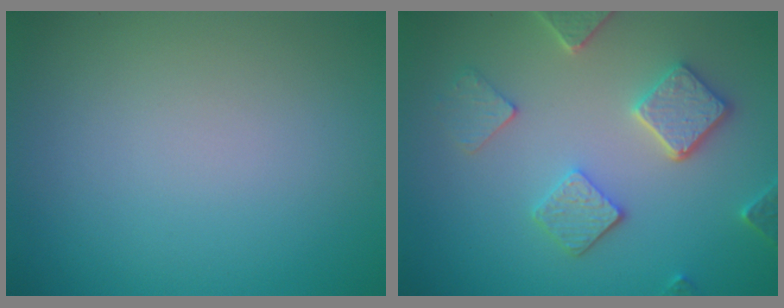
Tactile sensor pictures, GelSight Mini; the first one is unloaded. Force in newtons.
{"total": 4.3, "press": 3.8, "slide": 1.9}